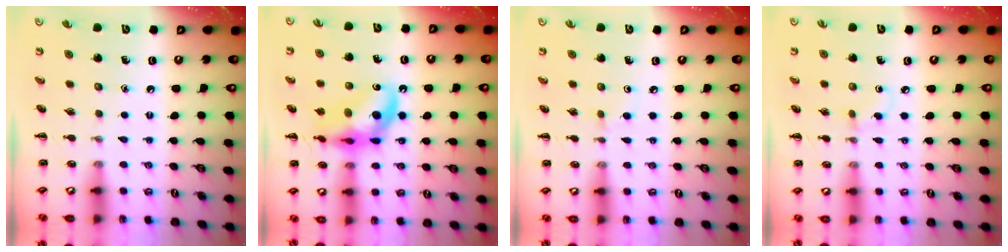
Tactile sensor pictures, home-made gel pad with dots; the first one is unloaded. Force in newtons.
{"total": 14.8, "press": 14.4, "slide": 3.3}
{"total": 2.7, "press": 2.5, "slide": 1.2}
{"total": 3.0, "press": 2.7, "slide": 1.3}